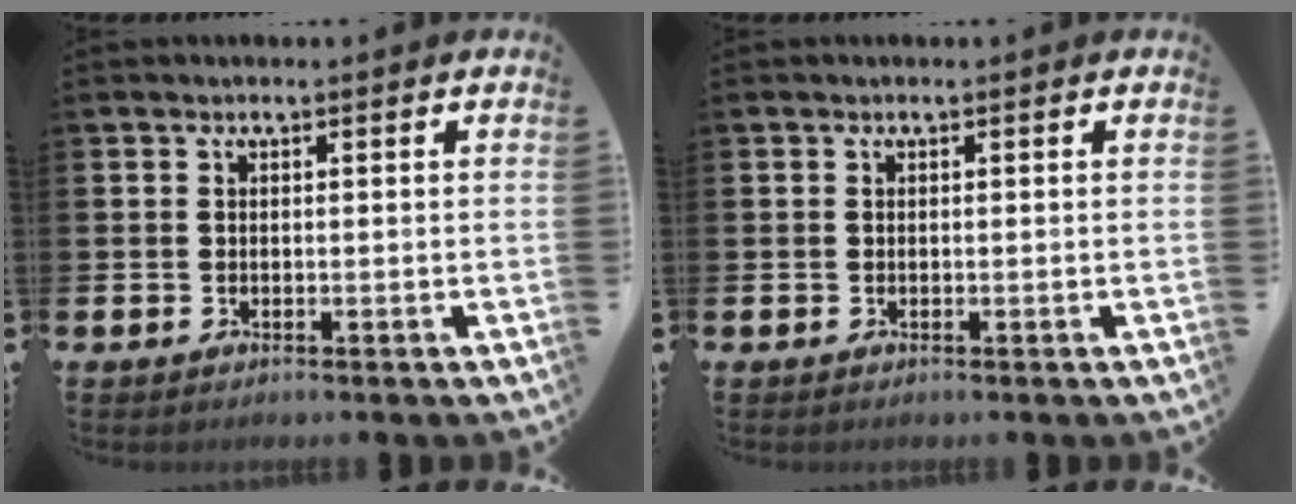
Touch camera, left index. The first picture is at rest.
{"total": 0.0}